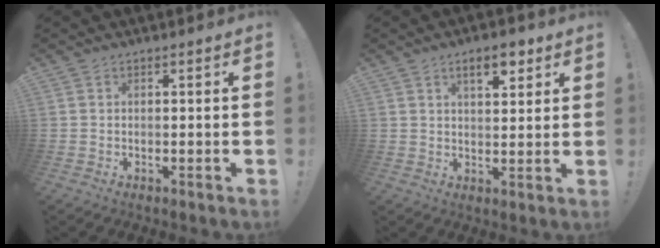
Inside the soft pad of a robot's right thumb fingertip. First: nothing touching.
{"total": 6.9, "force": [4.0, 2.9, 4.8], "torque": [-0.054, -0.017, 0.065]}